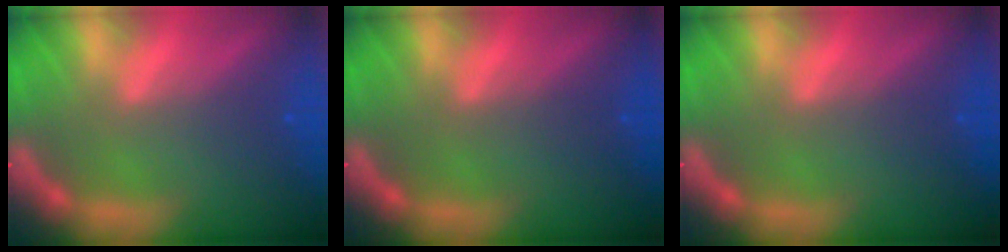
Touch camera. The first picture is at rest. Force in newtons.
{"total": 0.0}
{"total": 0.0}